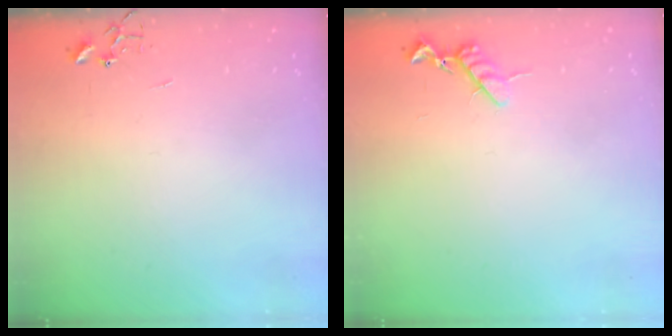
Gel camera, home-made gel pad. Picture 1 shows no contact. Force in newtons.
{"total": 9.1, "press": 9.1, "slide": 0.6}